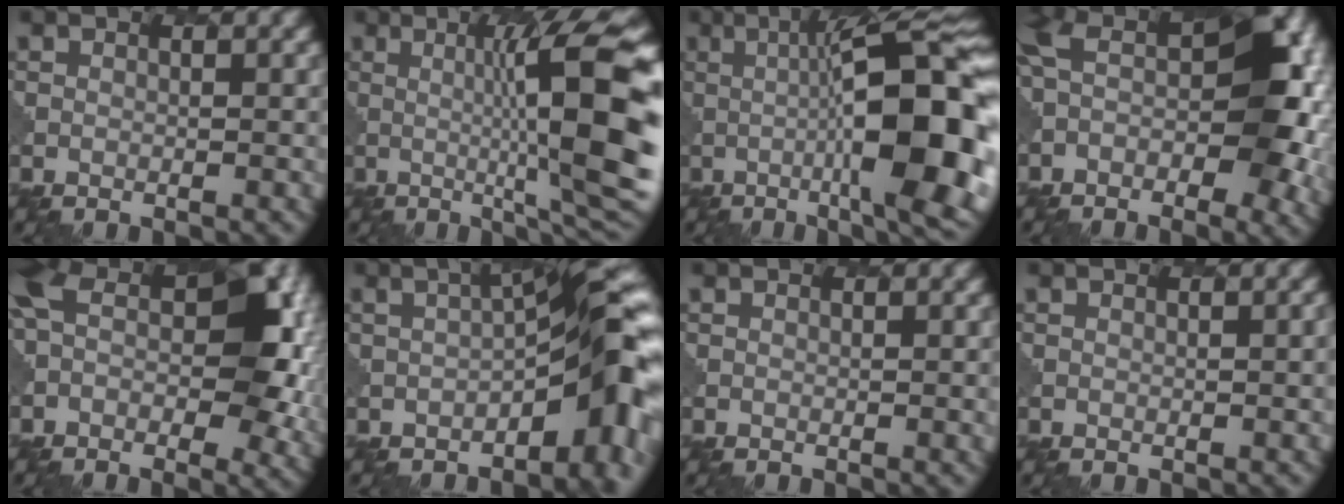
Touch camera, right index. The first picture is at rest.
{"total": 12.8, "force": [0.5, 1.8, 12.7], "torque": [-0.153, 0.005, 0.011]}
{"total": 15.3, "force": [-0.6, 4.1, 14.7], "torque": [-0.162, 0.015, -0.010]}
{"total": 12.1, "force": [-1.2, 7.0, 9.7], "torque": [-0.159, 0.004, -0.030]}
{"total": 12.5, "force": [0.1, 7.7, 9.8], "torque": [-0.170, 0.000, -0.008]}
{"total": 10.4, "force": [-2.3, 3.6, 9.5], "torque": [-0.101, 0.019, -0.043]}
{"total": 0.9, "force": [-0.1, 0.1, 0.9], "torque": [-0.009, -0.002, -0.002]}
{"total": 0.7, "force": [-0.2, -0.1, 0.6], "torque": [-0.005, 0.002, -0.003]}